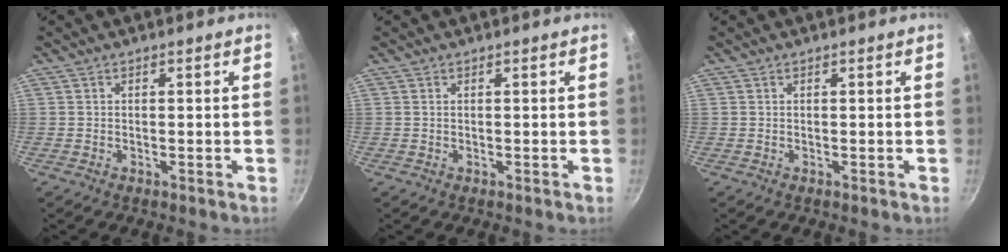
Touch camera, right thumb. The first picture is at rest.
{"total": 0.0}
{"total": 0.0}